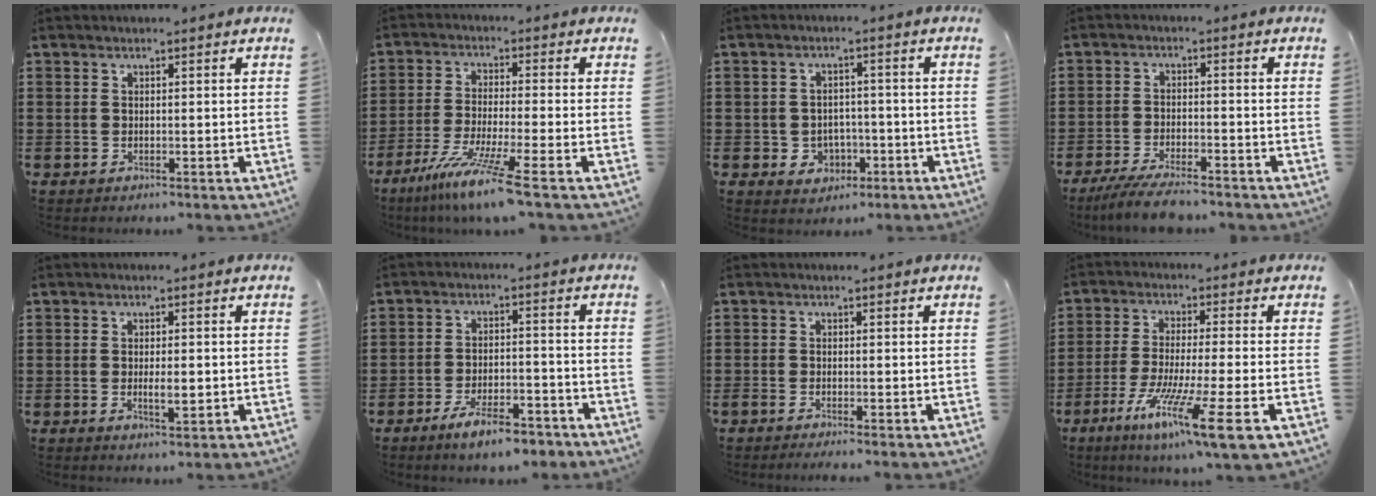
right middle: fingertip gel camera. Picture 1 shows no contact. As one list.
[{"total": 8.4, "force": [-6.0, -1.0, 5.7], "torque": [-0.126, -0.026, -0.121]}, {"total": 3.3, "force": [-1.4, 2.8, 1.2], "torque": [-0.032, 0.006, -0.031]}, {"total": 5.3, "force": [-4.6, 0.5, 2.5], "torque": [-0.060, -0.011, -0.091]}, {"total": 3.0, "force": [-0.6, 1.0, 2.7], "torque": [-0.040, -0.001, -0.013]}, {"total": 6.9, "force": [-5.4, 1.5, 4.0], "torque": [-0.074, 0.001, -0.101]}, {"total": 0.8, "force": [-0.6, 0.0, 0.5], "torque": [-0.010, -0.004, -0.010]}, {"total": 11.1, "force": [-6.1, 0.5, 9.2], "torque": [-0.181, -0.011, -0.117]}]